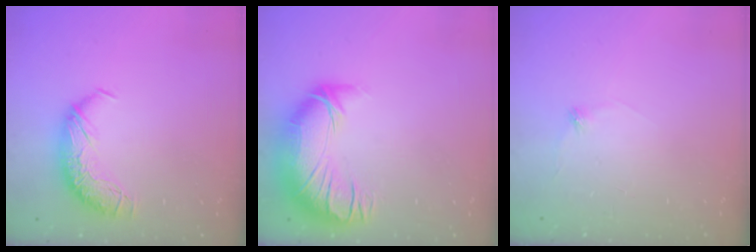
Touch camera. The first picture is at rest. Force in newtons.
{"total": 3.8, "press": 2.3, "slide": 3.0}
{"total": 9.2, "press": 9.2, "slide": 0.3}